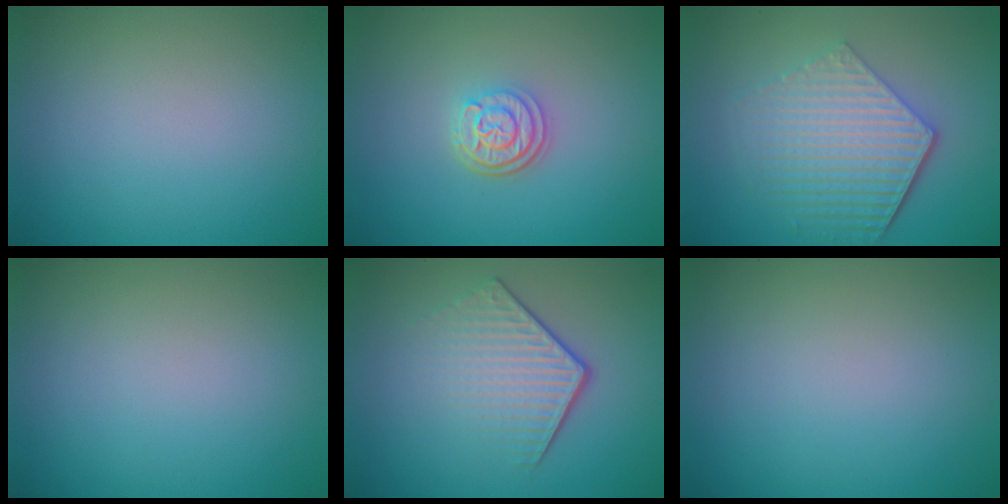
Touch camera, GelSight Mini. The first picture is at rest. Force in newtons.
{"total": 2.9, "press": 2.4, "slide": 1.7}
{"total": 6.2, "press": 4.5, "slide": 4.2}
{"total": 0.0}
{"total": 4.3, "press": 2.8, "slide": 3.3}
{"total": 0.0}